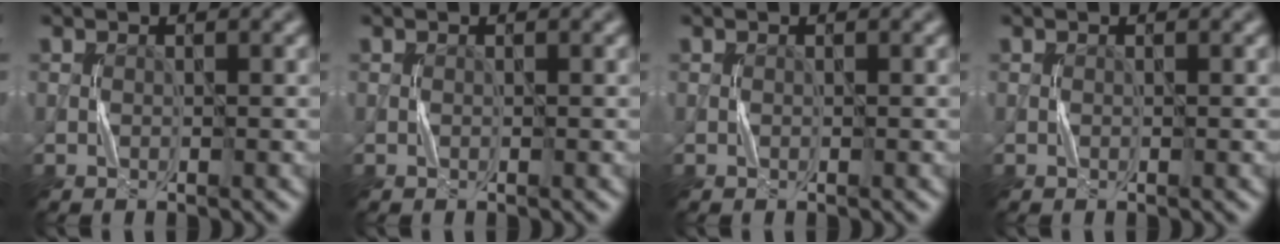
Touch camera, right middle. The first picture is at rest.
{"total": 0.0}
{"total": 0.0}
{"total": 0.0}